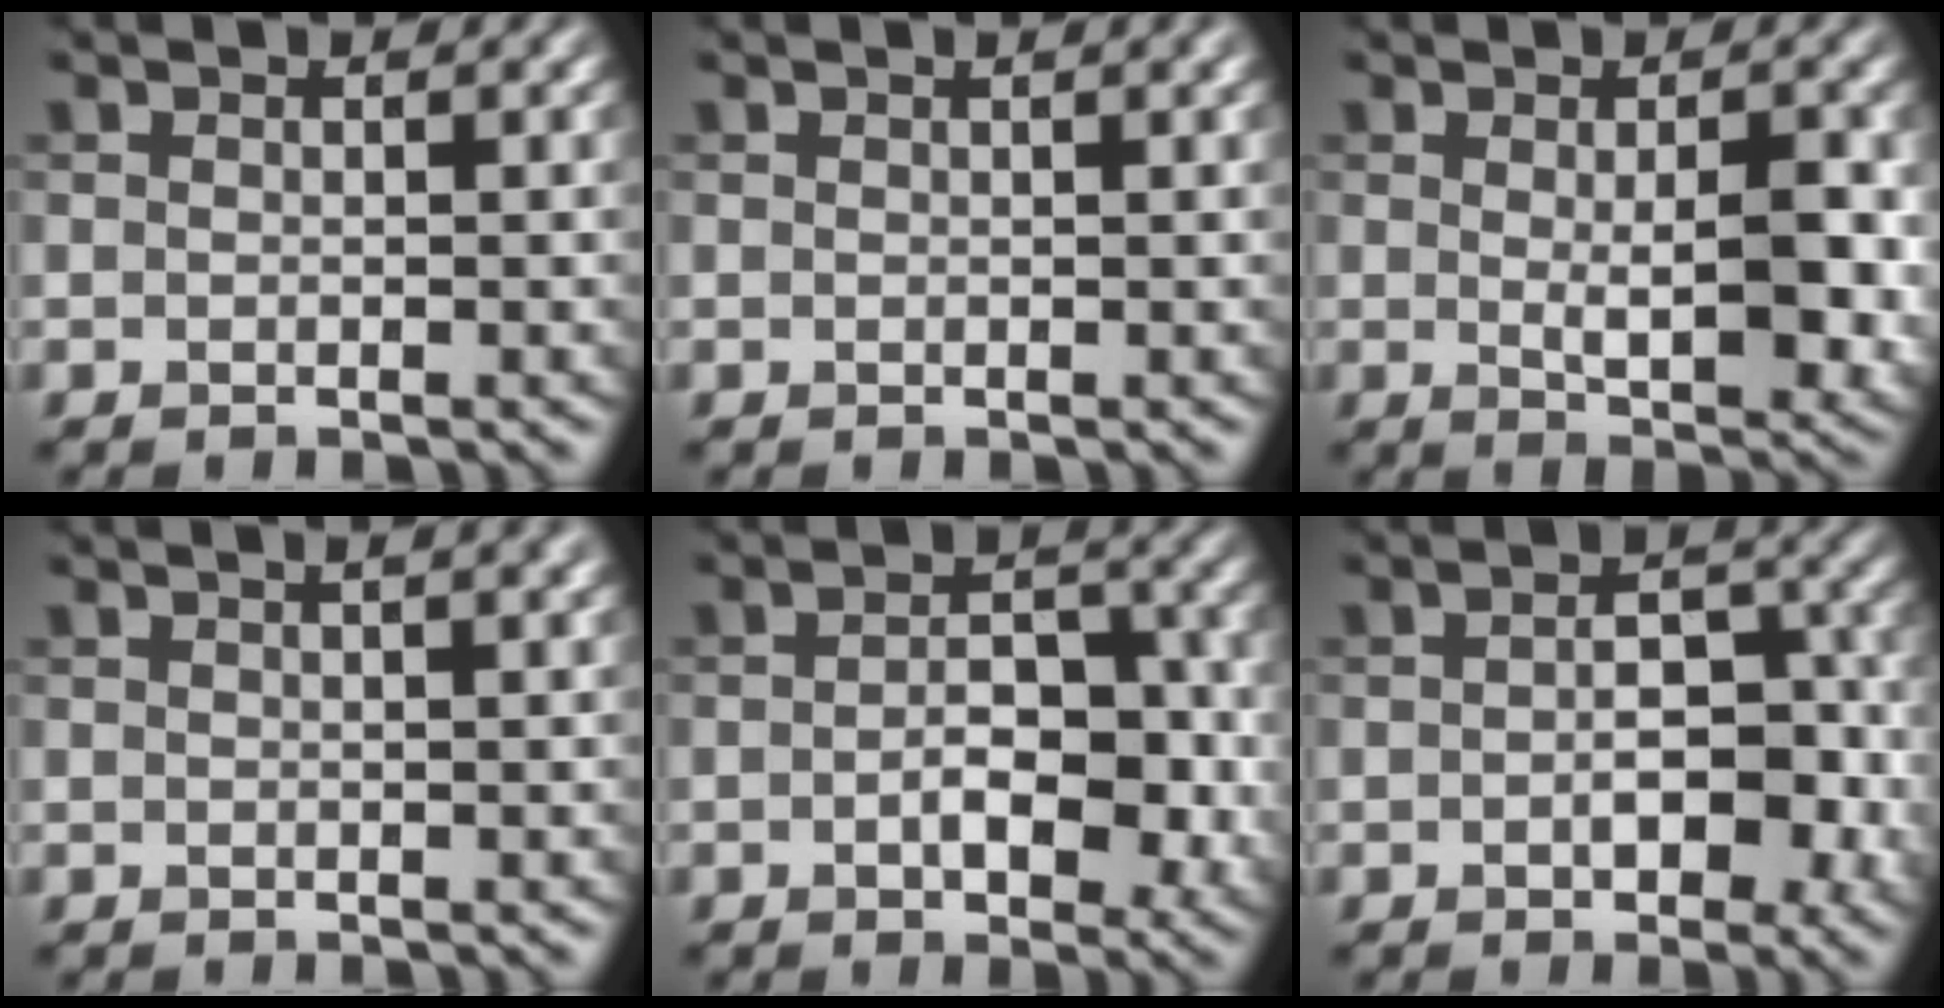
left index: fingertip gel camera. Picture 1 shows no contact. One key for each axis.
{"total": 1.5, "fx": 0.8, "fy": 0.5, "fz": 1.2, "tx": -0.011, "ty": 0.006, "tz": 0.008}
{"total": 6.3, "fx": 0.0, "fy": 2.5, "fz": 5.8, "tx": -0.081, "ty": -0.015, "tz": 0.011}
{"total": 3.4, "fx": 1.7, "fy": 1.3, "fz": 2.6, "tx": -0.014, "ty": 0.012, "tz": 0.006}
{"total": 5.0, "fx": -0.8, "fy": 2.8, "fz": 4.1, "tx": -0.058, "ty": -0.004, "tz": -0.011}
{"total": 5.1, "fx": -1.0, "fy": 2.9, "fz": 4.1, "tx": -0.054, "ty": -0.002, "tz": -0.014}